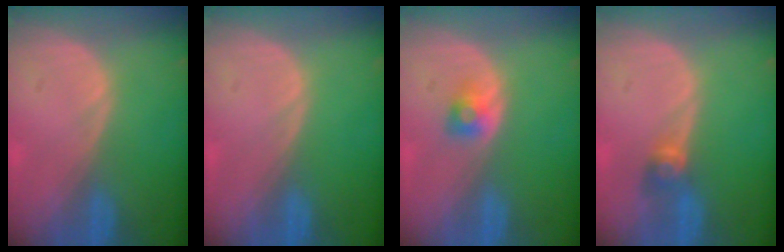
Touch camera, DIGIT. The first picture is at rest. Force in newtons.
{"total": 0.0}
{"total": 2.2, "press": 2.2, "slide": 0.3}
{"total": 2.6, "press": 2.5, "slide": 0.6}